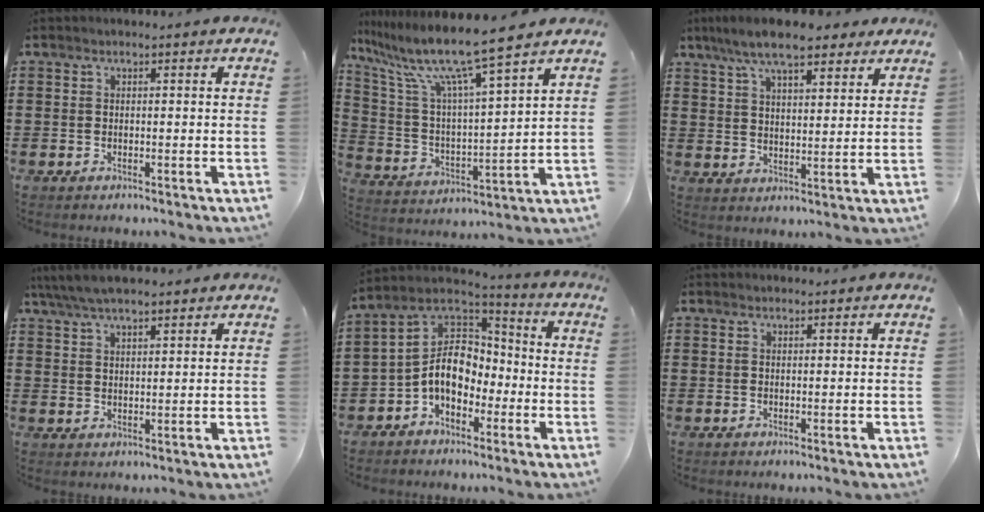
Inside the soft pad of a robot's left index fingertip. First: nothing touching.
{"total": 10.7, "force": [8.7, -0.2, 6.2], "torque": [-0.157, -0.058, 0.141]}
{"total": 9.3, "force": [7.5, 2.4, 5.0], "torque": [-0.110, -0.009, 0.137]}
{"total": 5.3, "force": [4.6, 1.1, 2.6], "torque": [-0.062, -0.006, 0.084]}
{"total": 8.9, "force": [-2.8, 6.1, 5.8], "torque": [-0.147, 0.003, -0.062]}
{"total": 0.6, "force": [0.6, 0.2, 0.0], "torque": [-0.003, 0.000, 0.013]}